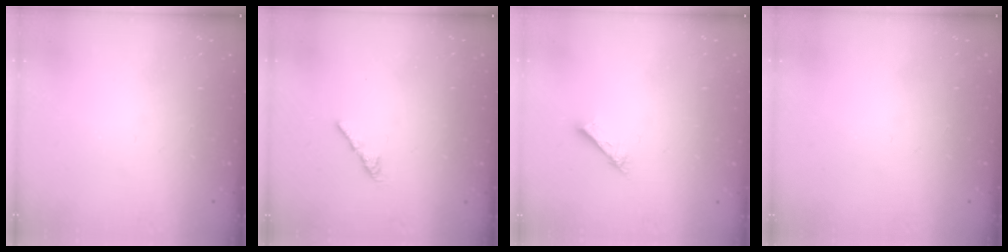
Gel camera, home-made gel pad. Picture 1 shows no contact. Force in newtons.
{"total": 2.1, "press": 2.0, "slide": 0.7}
{"total": 1.5, "press": 1.5, "slide": 0.1}
{"total": 0.0}